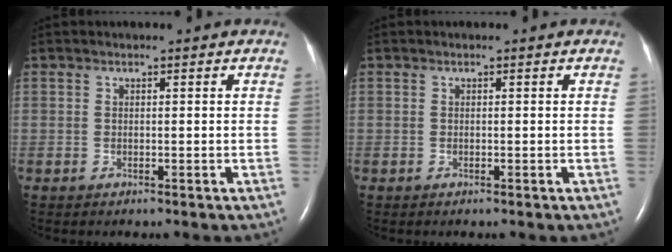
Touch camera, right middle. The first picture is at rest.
{"total": 0.0}